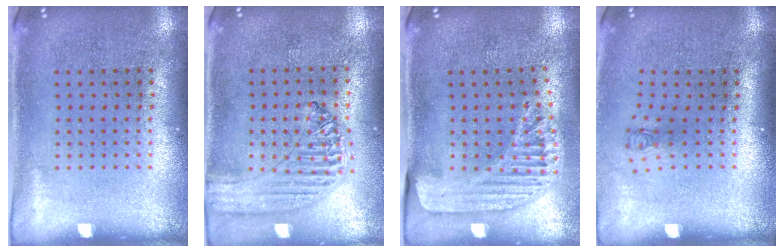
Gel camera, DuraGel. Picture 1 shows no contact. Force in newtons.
{"total": 1.2, "press": 1.2, "slide": 0.2}
{"total": 1.5, "press": 1.5, "slide": 0.2}
{"total": 0.8, "press": 0.4, "slide": 0.7}